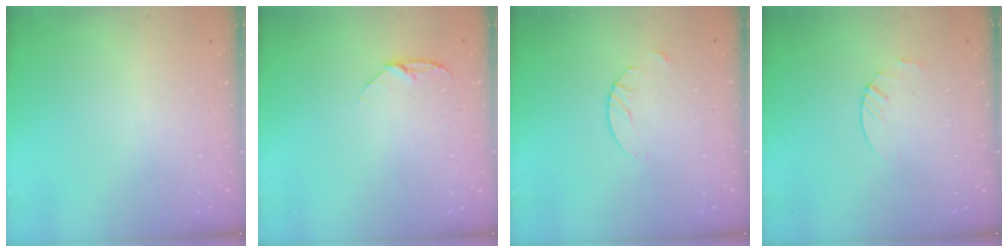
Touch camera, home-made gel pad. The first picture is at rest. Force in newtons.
{"total": 4.9, "press": 4.8, "slide": 0.6}
{"total": 2.7, "press": 2.7, "slide": 0.2}
{"total": 3.0, "press": 2.9, "slide": 0.3}